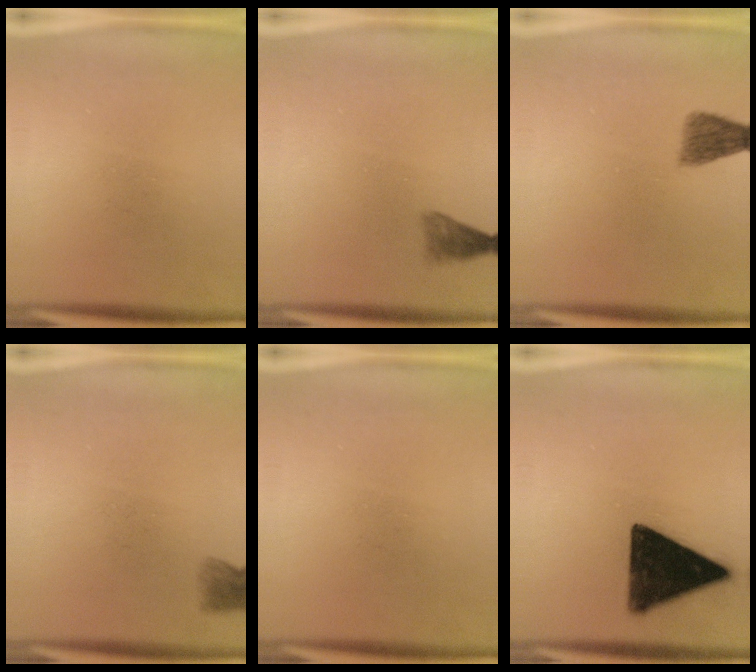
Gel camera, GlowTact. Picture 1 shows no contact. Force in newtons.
{"total": 1.9}
{"total": 3.7}
{"total": 2.2}
{"total": 0.0}
{"total": 15.5}